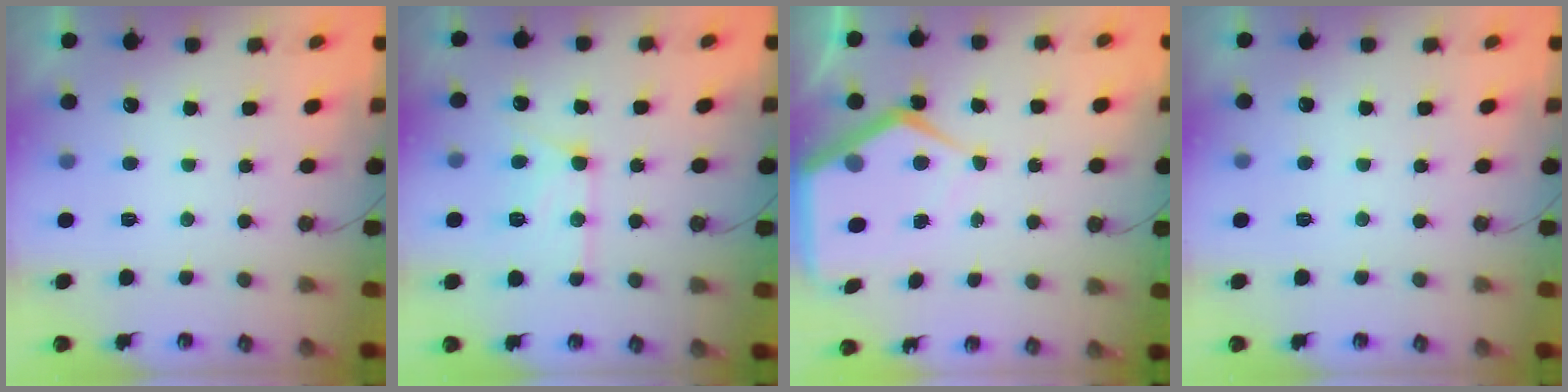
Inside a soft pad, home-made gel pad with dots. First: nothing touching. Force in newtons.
{"total": 13.2, "press": 13.1, "slide": 1.2}
{"total": 9.2, "press": 9.1, "slide": 0.7}
{"total": 2.0, "press": 1.9, "slide": 0.5}